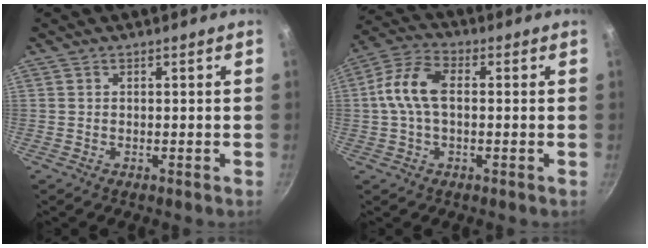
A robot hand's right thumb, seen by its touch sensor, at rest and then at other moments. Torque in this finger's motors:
{"motor_torque": [1.12, 1.12, 1.41, 0.92, 0.29]}